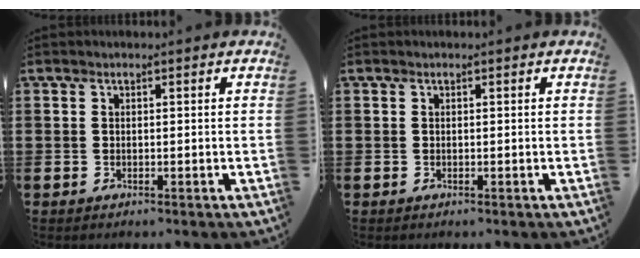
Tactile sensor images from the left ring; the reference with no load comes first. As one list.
[{"total": 0.0}]